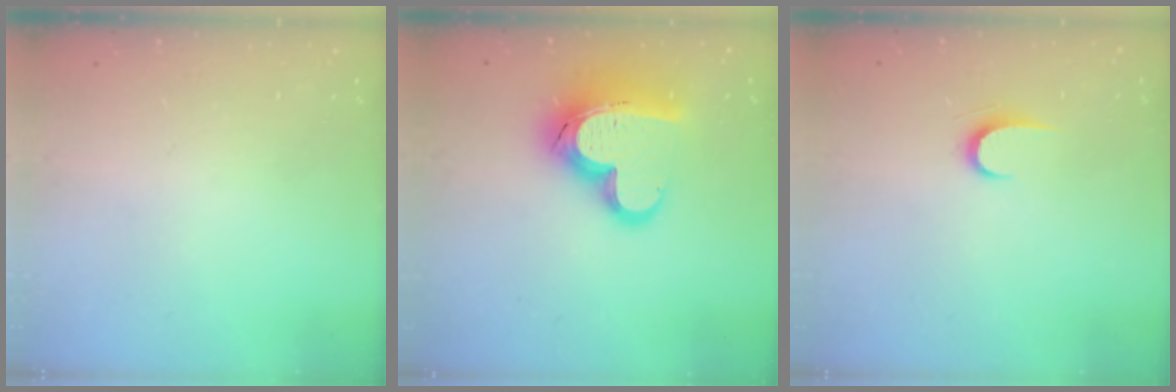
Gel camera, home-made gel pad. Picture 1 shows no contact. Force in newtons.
{"total": 19.3, "press": 19.2, "slide": 1.8}
{"total": 6.0, "press": 6.0, "slide": 0.7}